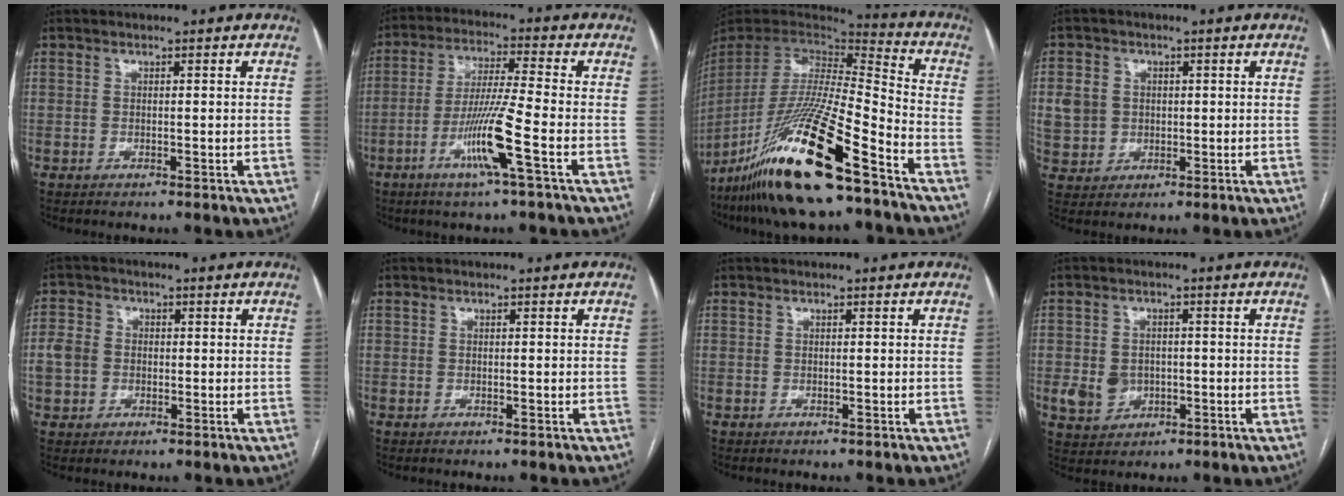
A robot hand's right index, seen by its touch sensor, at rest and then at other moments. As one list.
[{"total": 10.1, "force": [-4.2, -1.0, 9.1], "torque": [-0.177, -0.010, -0.084]}, {"total": 25.0, "force": [-16.7, 1.7, 18.5], "torque": [-0.365, -0.052, -0.310]}, {"total": 6.5, "force": [0.9, 6.1, 2.2], "torque": [-0.053, 0.013, 0.029]}, {"total": 4.5, "force": [-0.4, 4.0, 2.1], "torque": [-0.055, 0.017, -0.006]}, {"total": 0.0}, {"total": 0.0}, {"total": 5.4, "force": [-1.0, 4.7, 2.5], "torque": [-0.041, 0.010, -0.002]}]